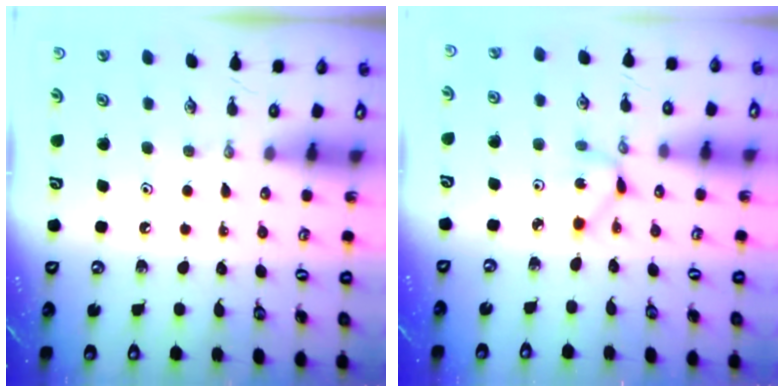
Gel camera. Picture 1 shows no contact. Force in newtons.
{"total": 2.0, "press": 2.0, "slide": 0.1}